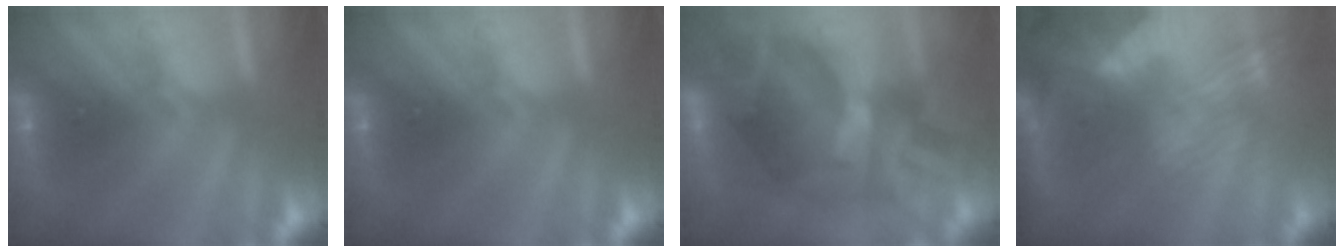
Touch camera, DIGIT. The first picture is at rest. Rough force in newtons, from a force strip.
{"total": 0.0}
{"total": 10.5}
{"total": 9.1}